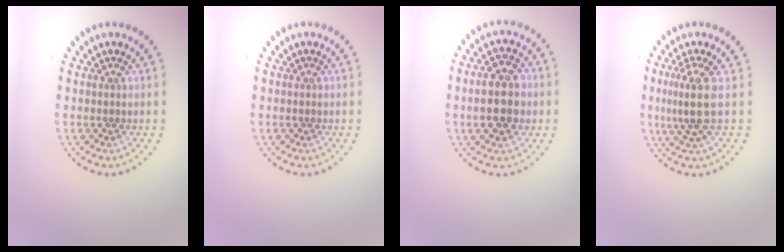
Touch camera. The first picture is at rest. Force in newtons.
{"total": 0.0}
{"total": 5.4, "press": 5.4, "slide": 0.5}
{"total": 3.1, "press": 2.3, "slide": 2.0}